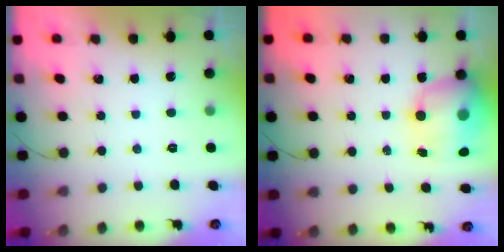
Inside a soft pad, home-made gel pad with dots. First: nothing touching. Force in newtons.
{"total": 12.7, "press": 12.2, "slide": 3.4}